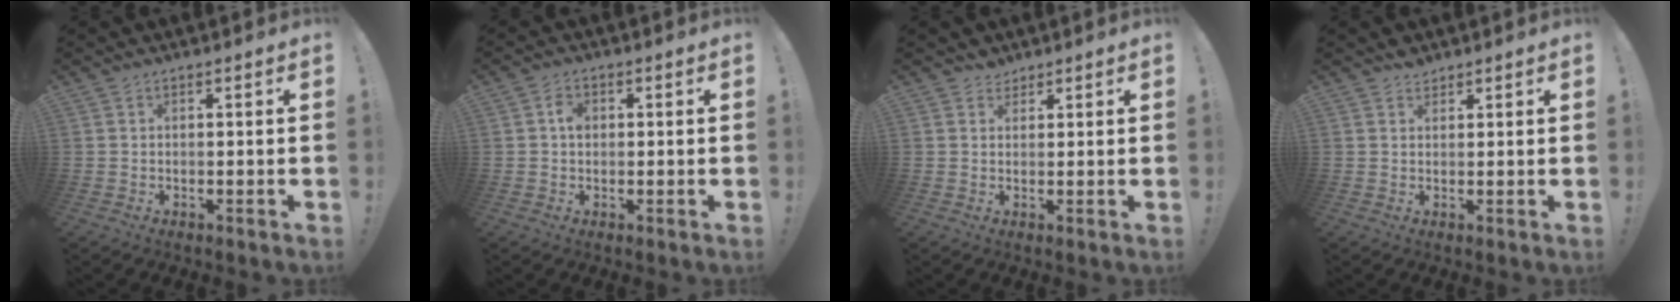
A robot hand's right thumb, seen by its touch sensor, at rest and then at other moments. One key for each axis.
{"total": 1.9, "fx": -0.1, "fy": 1.5, "fz": 1.1, "tx": -0.018, "ty": 0.006, "tz": -0.004}
{"total": 2.6, "fx": 2.1, "fy": 1.6, "fz": 0.2, "tx": 0.006, "ty": -0.012, "tz": 0.037}
{"total": 2.3, "fx": 2.0, "fy": 1.0, "fz": 0.2, "tx": 0.009, "ty": -0.014, "tz": 0.035}